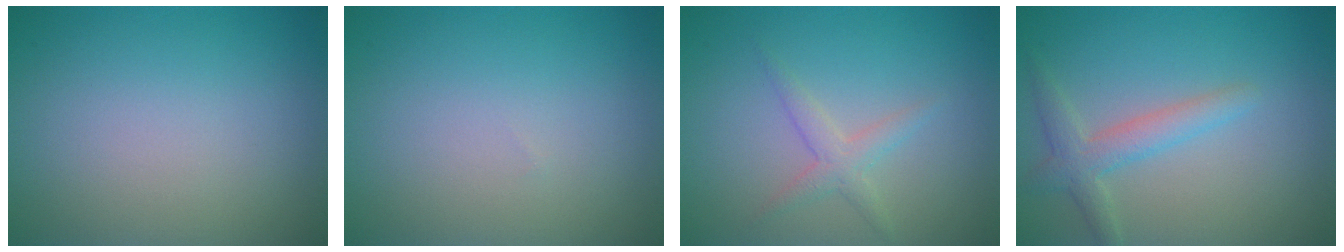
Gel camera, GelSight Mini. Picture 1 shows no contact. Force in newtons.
{"total": 0.0}
{"total": 1.8, "press": 1.8, "slide": 0.1}
{"total": 2.7, "press": 2.7, "slide": 0.3}